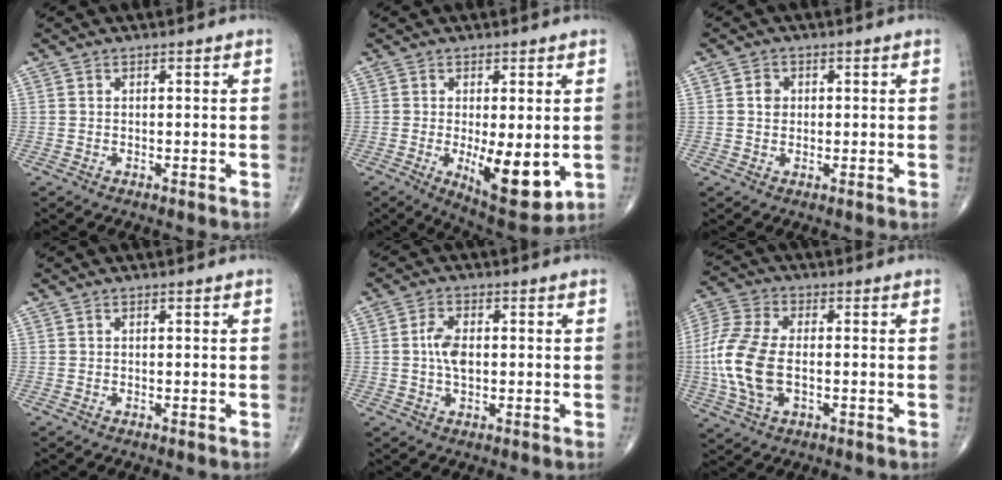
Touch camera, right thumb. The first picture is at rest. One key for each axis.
{"total": 11.3, "fx": -1.9, "fy": 4.2, "fz": 10.3, "tx": -0.141, "ty": -0.029, "tz": -0.016}
{"total": 2.3, "fx": 0.4, "fy": 2.0, "fz": 1.1, "tx": -0.010, "ty": 0.002, "tz": 0.004}
{"total": 0.0}
{"total": 4.8, "fx": 0.1, "fy": 2.6, "fz": 4.0, "tx": -0.083, "ty": 0.005, "tz": -0.002}
{"total": 13.8, "fx": -1.6, "fy": 7.7, "fz": 11.4, "tx": -0.264, "ty": 0.009, "tz": -0.031}